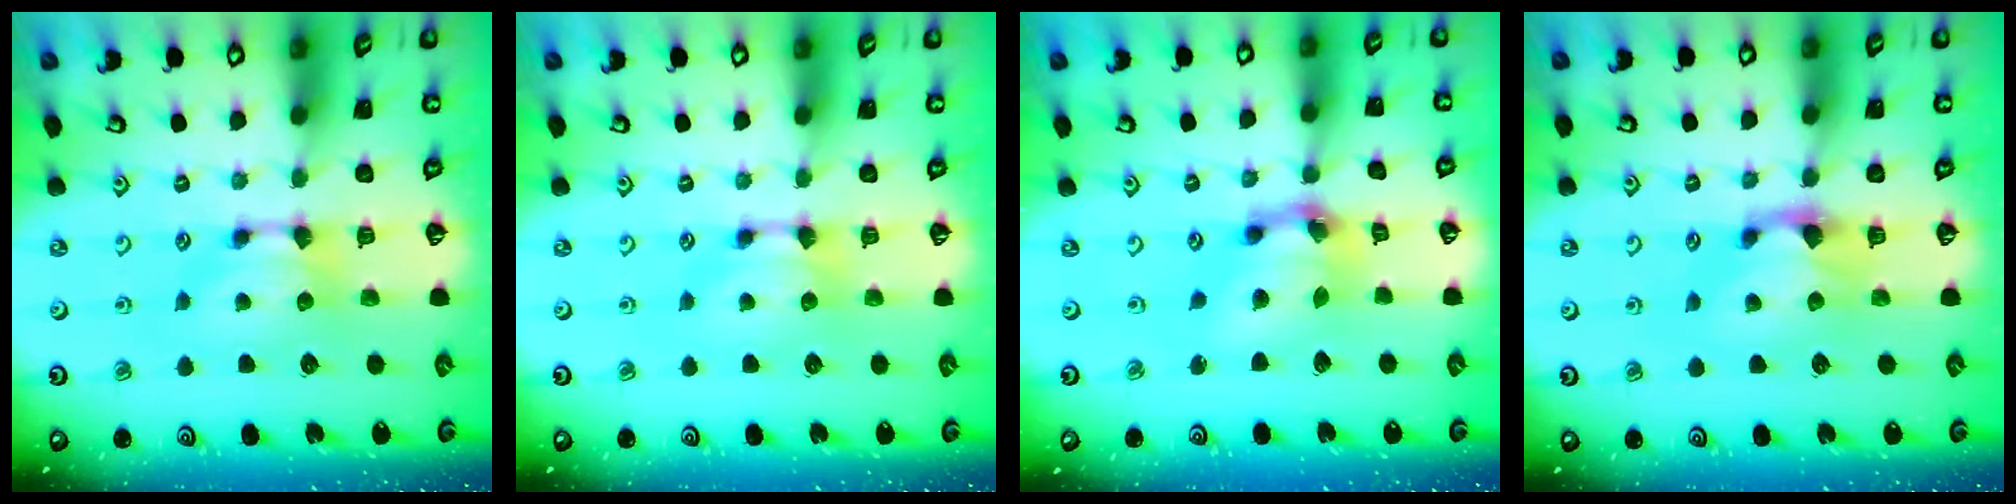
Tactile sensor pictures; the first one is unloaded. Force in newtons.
{"total": 0.0}
{"total": 6.5, "press": 6.1, "slide": 2.1}
{"total": 0.7, "press": 0.4, "slide": 0.6}